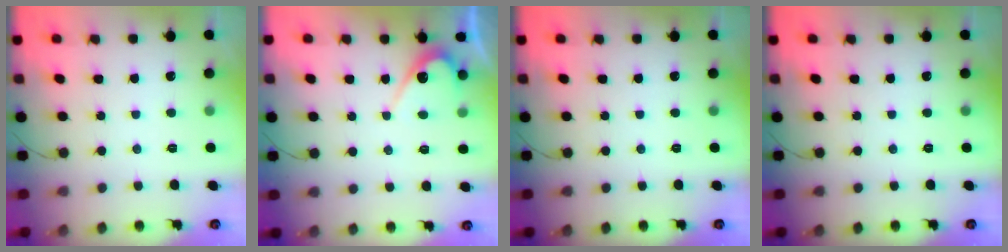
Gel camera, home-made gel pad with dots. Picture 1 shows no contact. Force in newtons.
{"total": 5.8, "press": 5.8, "slide": 0.4}
{"total": 0.0}
{"total": 0.0}